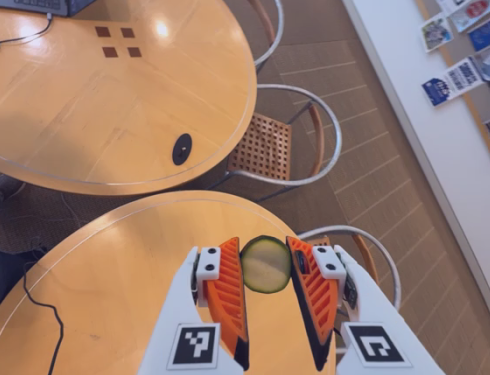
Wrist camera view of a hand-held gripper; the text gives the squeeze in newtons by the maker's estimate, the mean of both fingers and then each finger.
{"total": 9.1, "left": 9.5, "right": 8.8}